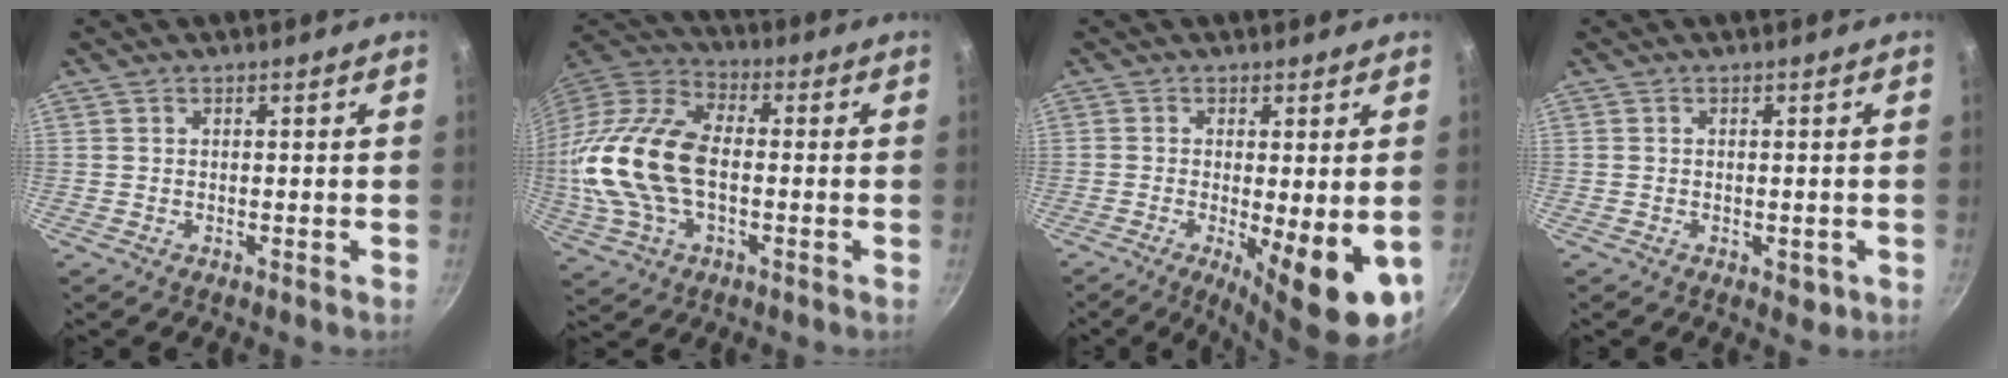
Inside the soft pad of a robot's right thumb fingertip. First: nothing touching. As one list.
[{"total": 21.0, "force": [-1.4, 12.5, 16.9], "torque": [-0.341, 0.034, -0.032]}, {"total": 12.1, "force": [-2.9, 3.2, 11.3], "torque": [-0.146, -0.012, -0.033]}, {"total": 2.3, "force": [-0.8, 1.5, 1.6], "torque": [-0.019, -0.003, -0.008]}]